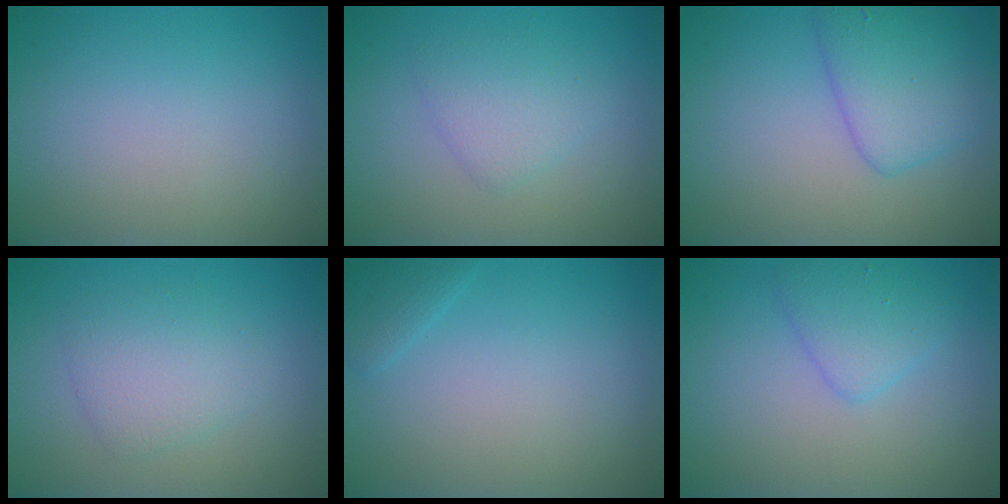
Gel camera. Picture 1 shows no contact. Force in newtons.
{"total": 2.4, "press": 2.4, "slide": 0.1}
{"total": 4.1, "press": 4.1, "slide": 0.3}
{"total": 2.9, "press": 2.9, "slide": 0.1}
{"total": 1.2, "press": 1.2, "slide": 0.0}
{"total": 2.6, "press": 2.6, "slide": 0.0}